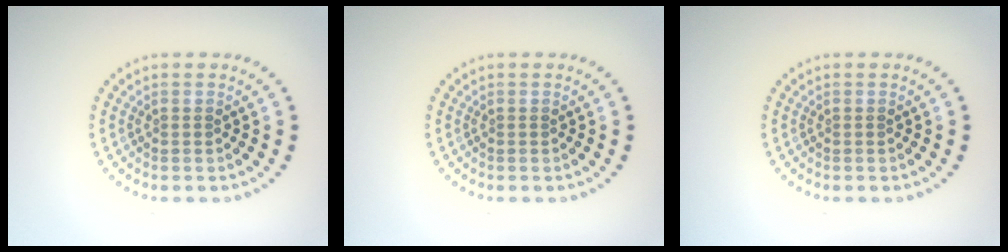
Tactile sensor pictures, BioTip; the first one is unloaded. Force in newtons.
{"total": 0.0}
{"total": 0.0}